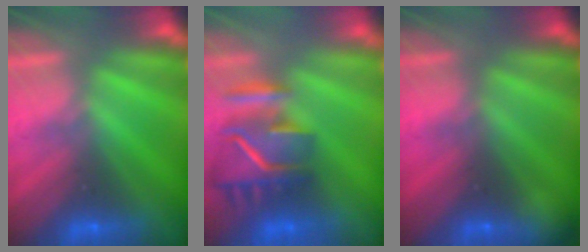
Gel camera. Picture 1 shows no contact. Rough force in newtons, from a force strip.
{"total": 9.5}
{"total": 2.3}